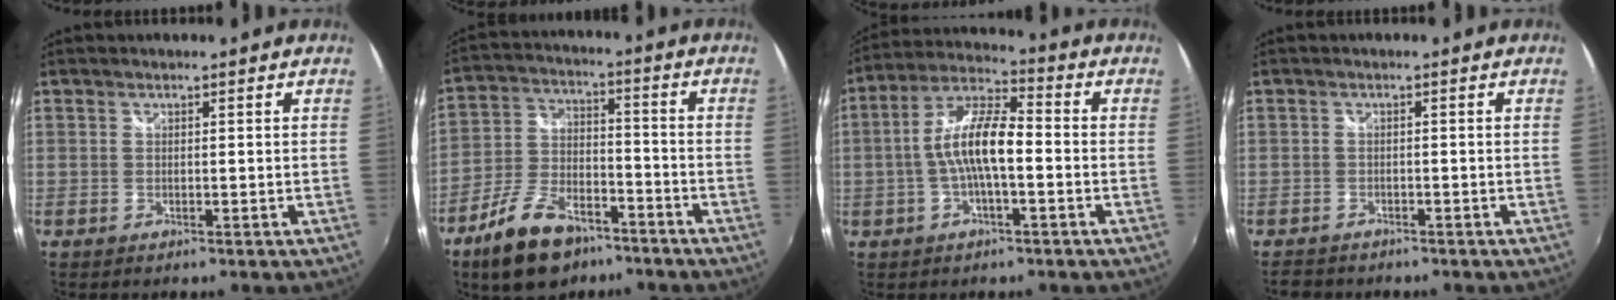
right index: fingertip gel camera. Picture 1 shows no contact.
{"total": 14.2, "force": [-9.5, 7.1, 7.9], "torque": [-0.170, -0.002, -0.165]}
{"total": 10.4, "force": [-1.8, 2.9, 9.8], "torque": [-0.203, 0.015, -0.036]}
{"total": 2.9, "force": [-2.4, 1.6, 0.3], "torque": [-0.015, 0.002, -0.045]}